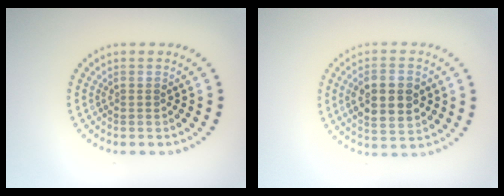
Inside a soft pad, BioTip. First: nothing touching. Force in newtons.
{"total": 5.5, "press": 5.4, "slide": 0.3}